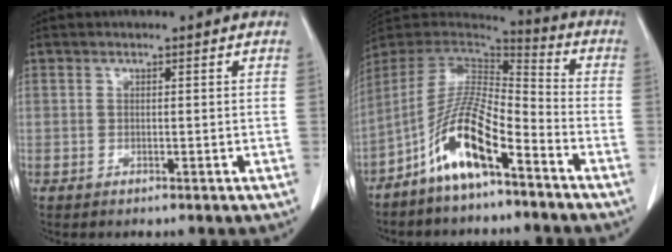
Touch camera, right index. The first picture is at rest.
{"total": 12.6, "force": [-7.2, 2.5, 10.0], "torque": [-0.197, 0.003, -0.133]}